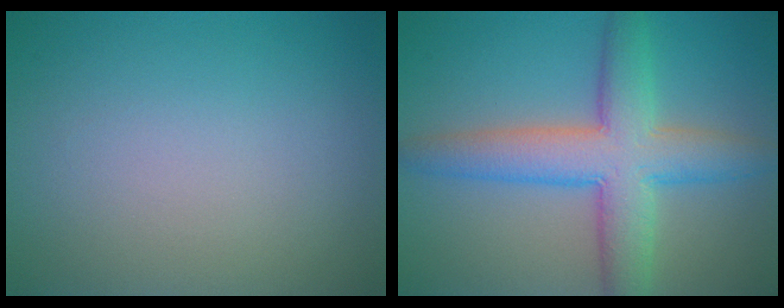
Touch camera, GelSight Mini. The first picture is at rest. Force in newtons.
{"total": 7.4, "press": 7.4, "slide": 0.1}